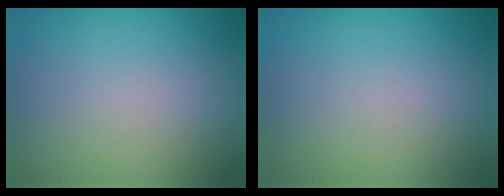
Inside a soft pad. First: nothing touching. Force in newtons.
{"total": 0.0}